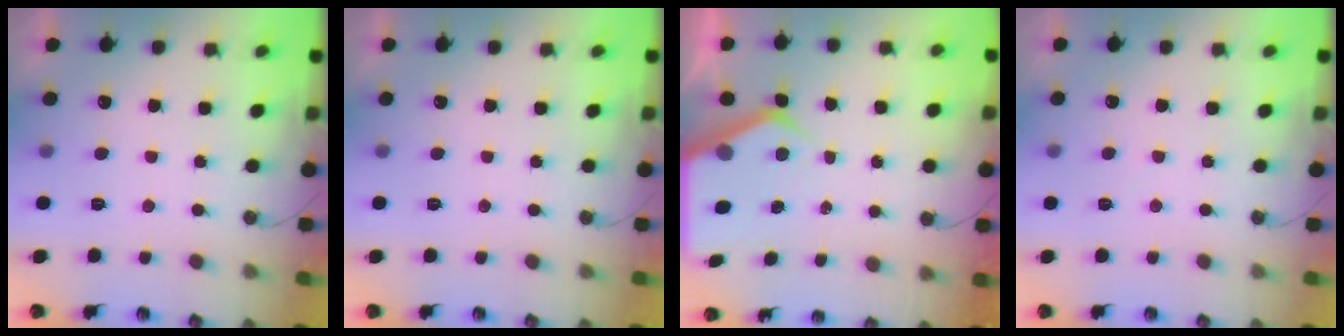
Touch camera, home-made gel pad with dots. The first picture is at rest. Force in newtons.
{"total": 0.0}
{"total": 6.1, "press": 6.1, "slide": 0.5}
{"total": 3.9, "press": 3.9, "slide": 0.6}